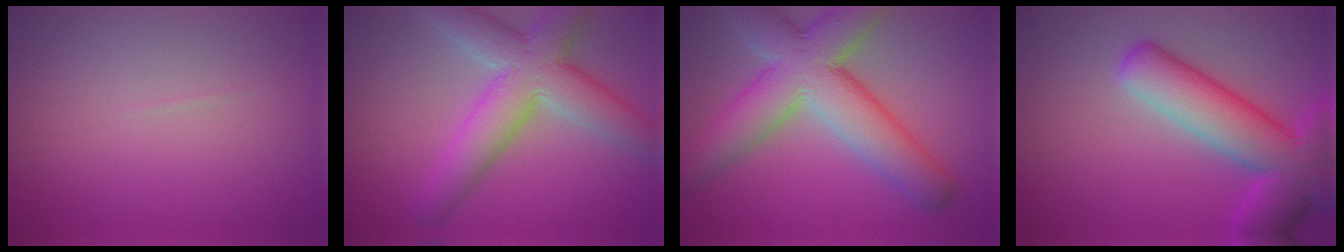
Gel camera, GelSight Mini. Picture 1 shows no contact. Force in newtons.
{"total": 7.7, "press": 7.6, "slide": 0.6}
{"total": 10.1, "press": 10.1, "slide": 0.3}
{"total": 9.7, "press": 9.6, "slide": 0.5}